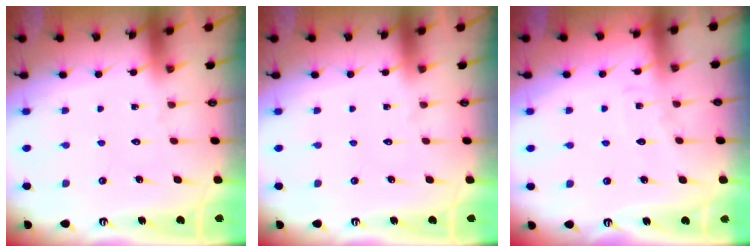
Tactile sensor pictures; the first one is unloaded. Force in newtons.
{"total": 0.0}
{"total": 4.1, "press": 4.0, "slide": 0.3}